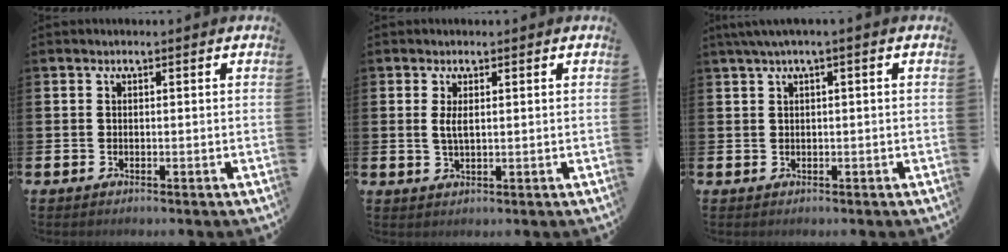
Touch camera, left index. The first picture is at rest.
{"total": 2.1, "force": [0.8, 0.8, 1.8], "torque": [-0.031, 0.000, 0.010]}
{"total": 1.7, "force": [0.8, -0.1, 1.6], "torque": [-0.032, 0.002, 0.014]}